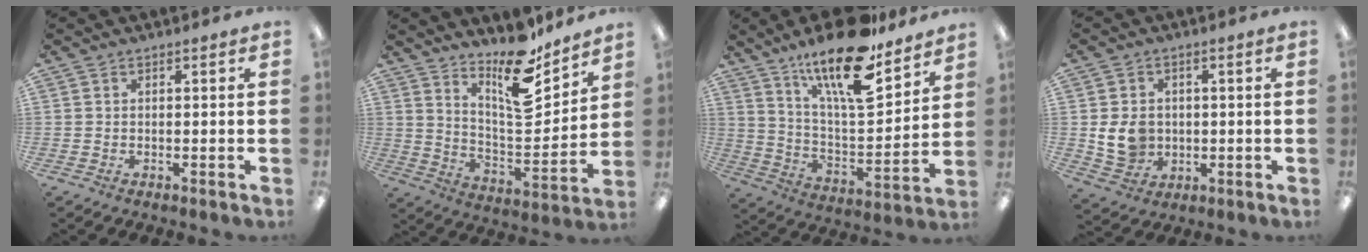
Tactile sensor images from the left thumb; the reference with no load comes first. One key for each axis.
{"total": 15.3, "fx": 11.6, "fy": 5.0, "fz": 8.6, "tx": -0.136, "ty": -0.089, "tz": 0.199}
{"total": 20.9, "fx": 15.2, "fy": 6.3, "fz": 12.9, "tx": -0.228, "ty": -0.095, "tz": 0.256}
{"total": 7.9, "fx": 0.0, "fy": 6.7, "fz": 4.2, "tx": -0.088, "ty": 0.010, "tz": 0.004}